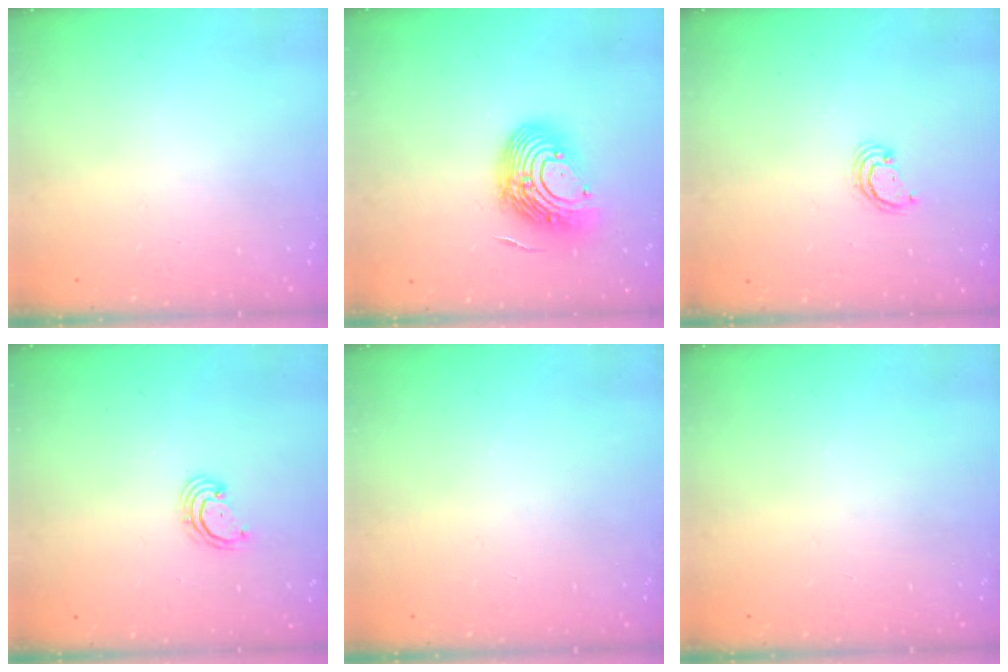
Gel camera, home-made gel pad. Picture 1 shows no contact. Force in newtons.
{"total": 12.7, "press": 12.3, "slide": 2.9}
{"total": 3.1, "press": 3.1, "slide": 0.2}
{"total": 2.5, "press": 2.5, "slide": 0.3}
{"total": 0.0}
{"total": 0.0}